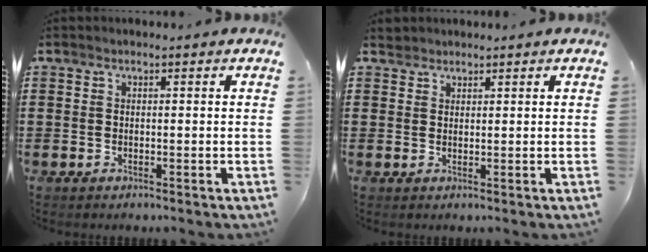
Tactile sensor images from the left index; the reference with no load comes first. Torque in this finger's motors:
{"motor_torque": [-0.13, 0.03, -0.31, -0.11]}